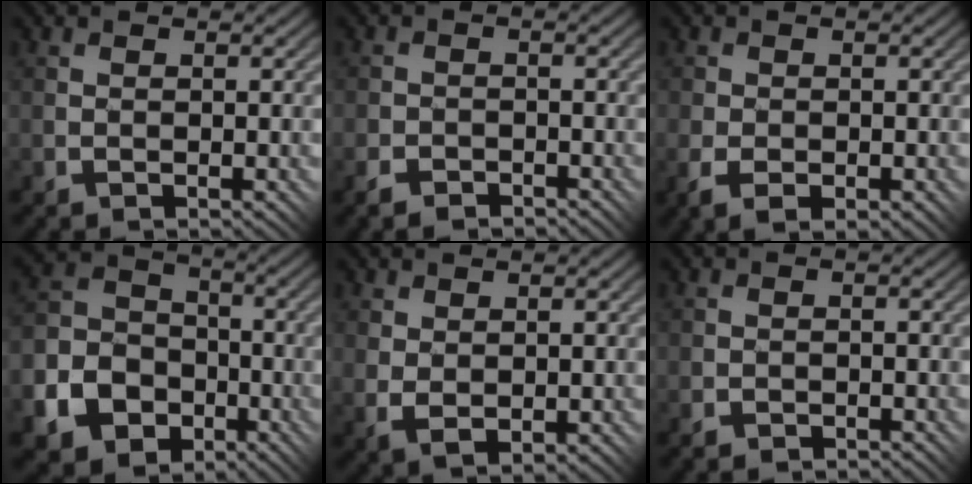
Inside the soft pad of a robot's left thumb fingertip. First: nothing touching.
{"total": 2.2, "force": [-2.0, 0.9, 0.5], "torque": [-0.008, 0.001, -0.043]}
{"total": 3.8, "force": [-1.5, 2.3, 2.6], "torque": [-0.053, -0.017, -0.022]}
{"total": 11.6, "force": [-5.7, 9.2, 4.3], "torque": [-0.120, -0.044, -0.121]}
{"total": 2.5, "force": [0.7, 1.6, 1.8], "torque": [-0.048, -0.010, 0.020]}
{"total": 0.9, "force": [-0.8, 0.1, -0.2], "torque": [0.005, 0.004, -0.020]}